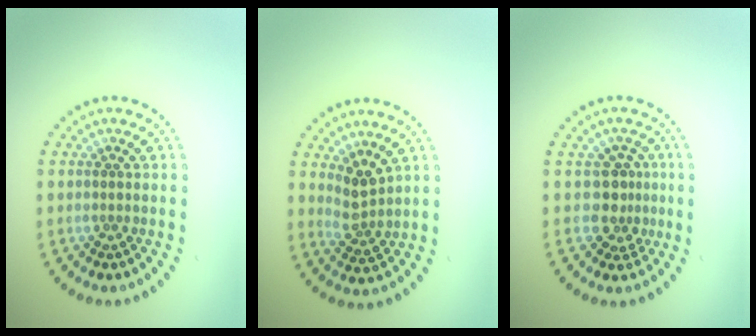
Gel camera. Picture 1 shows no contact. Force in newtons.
{"total": 2.5, "press": 2.0, "slide": 1.5}
{"total": 2.6, "press": 2.0, "slide": 1.8}